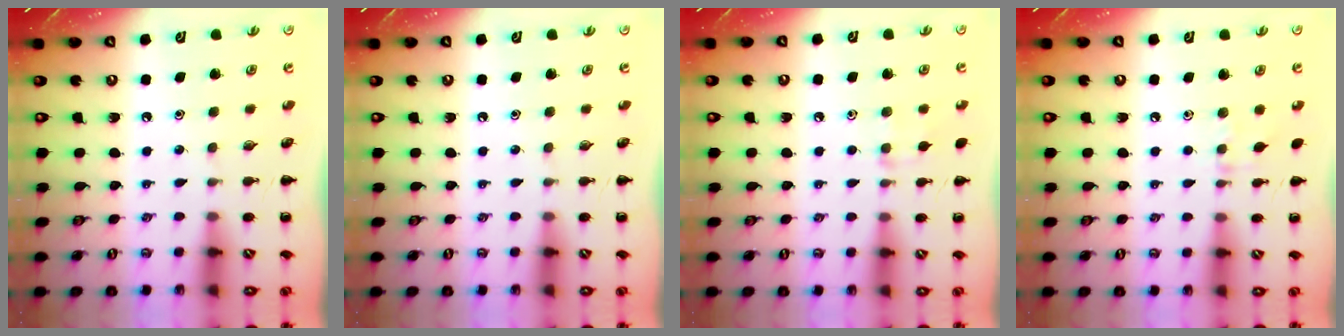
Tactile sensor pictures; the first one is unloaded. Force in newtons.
{"total": 0.0}
{"total": 6.3, "press": 6.0, "slide": 2.2}
{"total": 5.2, "press": 5.0, "slide": 1.3}